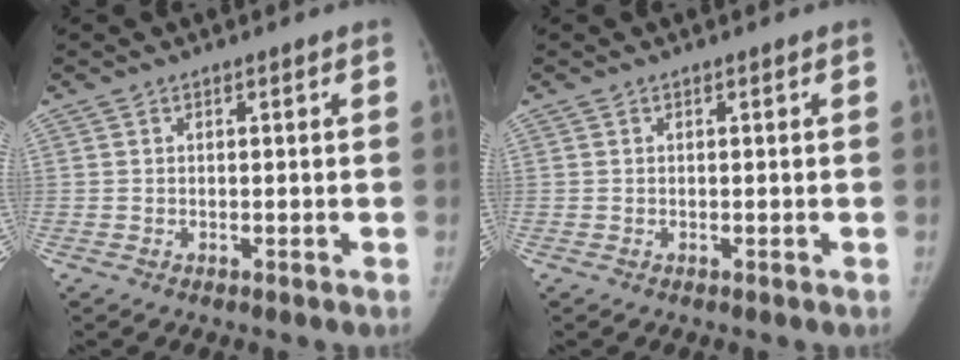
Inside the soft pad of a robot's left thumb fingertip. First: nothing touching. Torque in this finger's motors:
{"motor_torque": [0.00, 0.00, 0.21, -0.20, 0.01]}